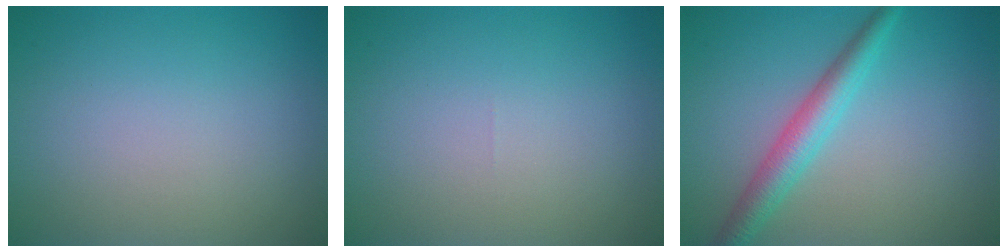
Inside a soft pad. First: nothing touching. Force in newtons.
{"total": 0.0}
{"total": 3.6, "press": 3.6, "slide": 0.1}